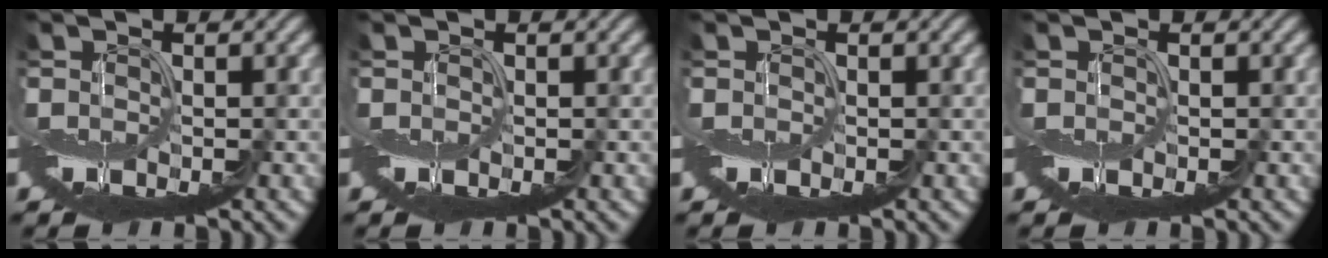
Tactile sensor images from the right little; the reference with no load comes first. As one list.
[{"total": 0.0}, {"total": 0.0}, {"total": 0.0}]